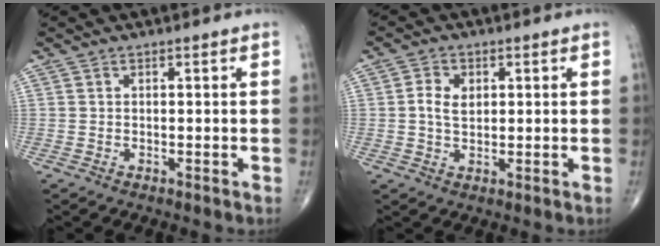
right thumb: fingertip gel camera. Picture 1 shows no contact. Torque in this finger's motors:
{"motor_torque": [0.12, 0.12, 0.00, 0.00, 0.00]}